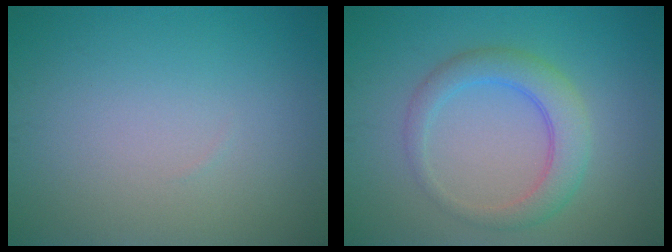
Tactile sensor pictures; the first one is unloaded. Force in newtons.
{"total": 3.9, "press": 3.9, "slide": 0.2}